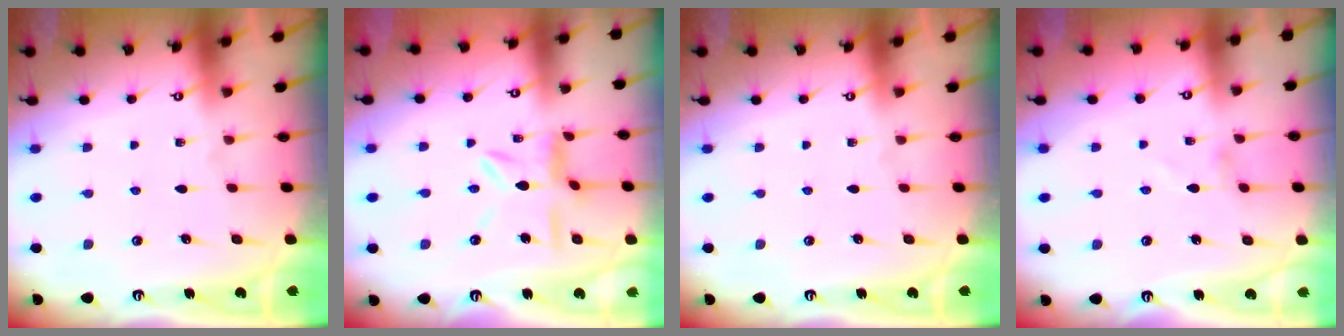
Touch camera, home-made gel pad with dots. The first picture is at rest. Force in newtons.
{"total": 7.3, "press": 7.2, "slide": 0.8}
{"total": 0.0}
{"total": 1.1, "press": 1.1, "slide": 0.1}